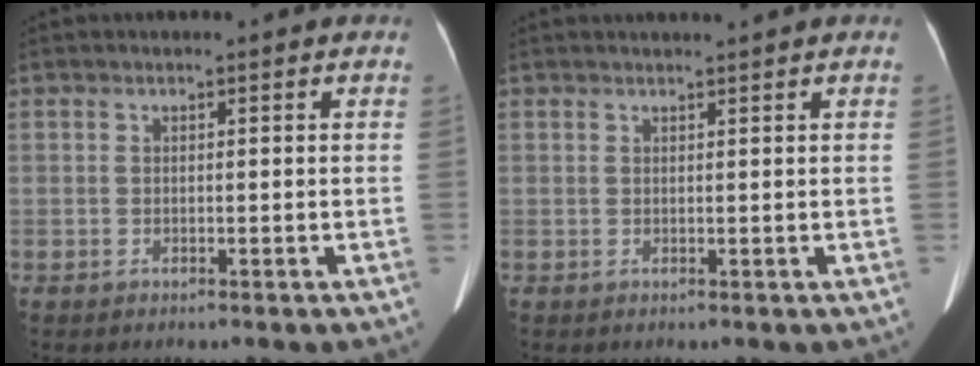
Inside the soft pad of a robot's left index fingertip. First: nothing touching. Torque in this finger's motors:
{"motor_torque": [-0.01, -0.11, 0.00, 0.02]}